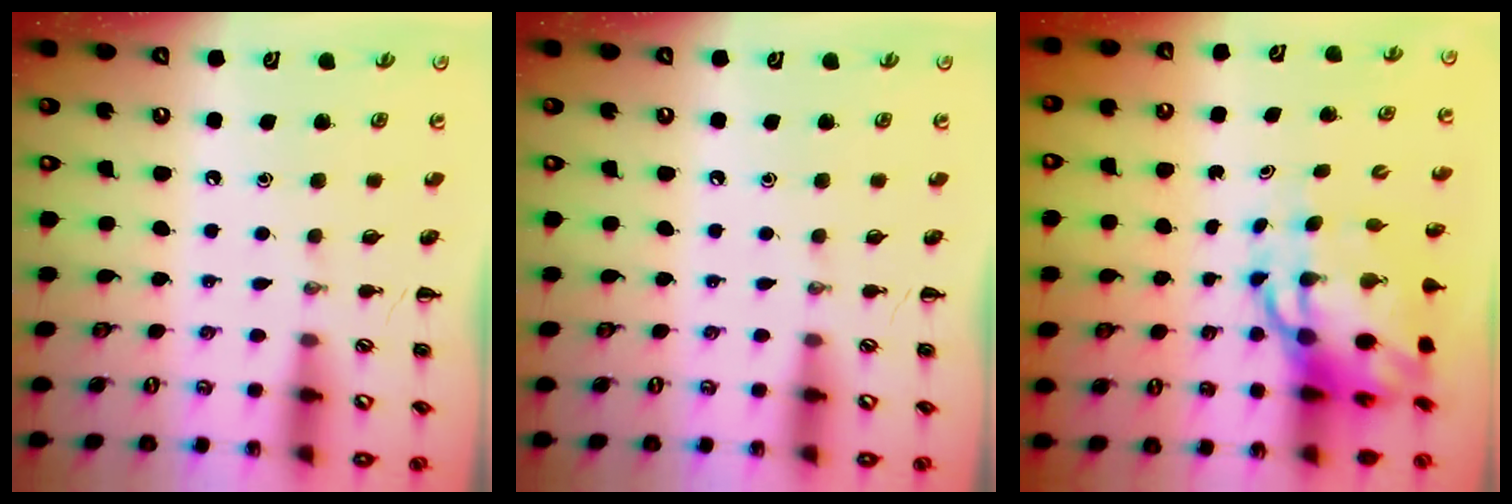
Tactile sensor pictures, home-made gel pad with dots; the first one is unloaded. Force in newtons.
{"total": 0.0}
{"total": 10.2, "press": 9.9, "slide": 2.6}